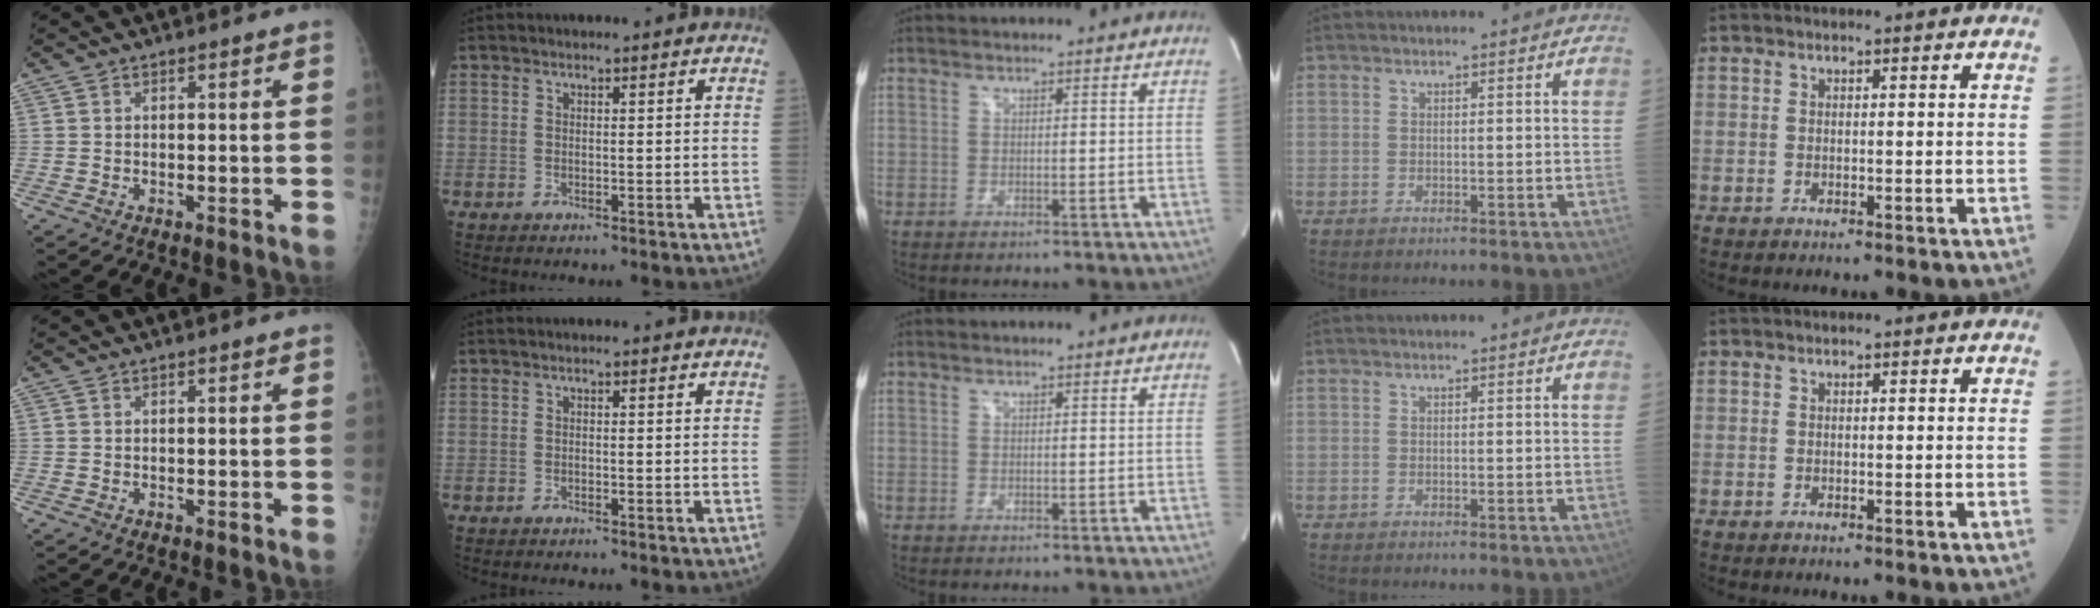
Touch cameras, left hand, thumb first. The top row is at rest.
{}